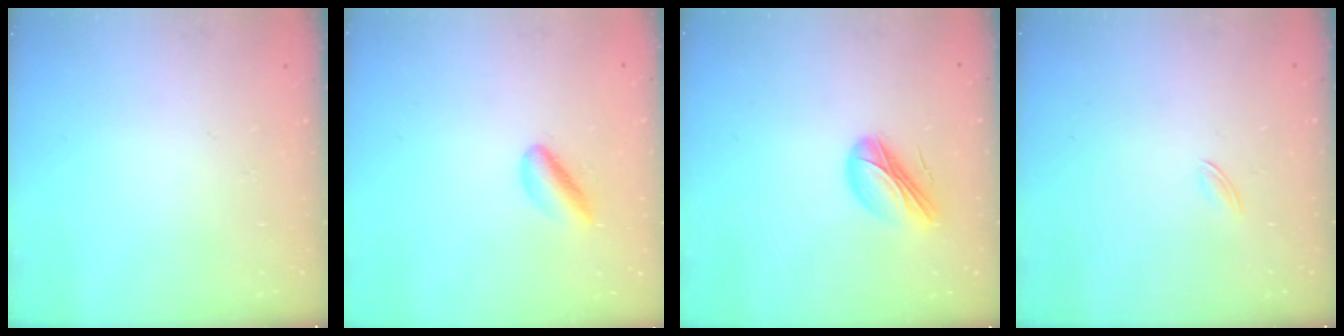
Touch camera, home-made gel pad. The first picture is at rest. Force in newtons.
{"total": 4.2, "press": 4.2, "slide": 0.8}
{"total": 9.2, "press": 8.8, "slide": 2.7}
{"total": 1.7, "press": 1.7, "slide": 0.5}